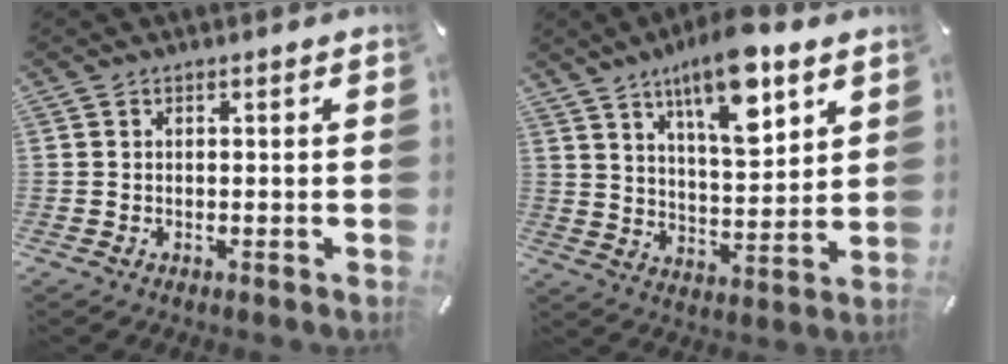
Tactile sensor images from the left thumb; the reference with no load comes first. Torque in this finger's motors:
{"motor_torque": [1.75, 1.73, 1.42, -1.35, 0.17]}